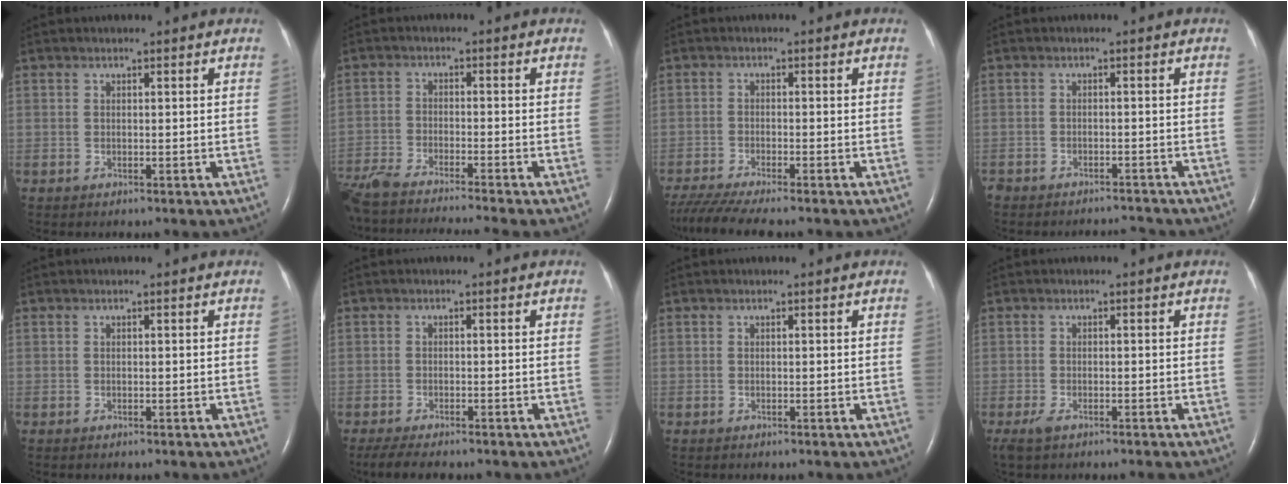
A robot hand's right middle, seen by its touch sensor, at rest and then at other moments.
{"total": 16.2, "force": [-14.5, -0.6, 7.2], "torque": [-0.131, -0.033, -0.240]}
{"total": 8.3, "force": [-7.2, -0.1, 4.2], "torque": [-0.072, -0.022, -0.120]}
{"total": 4.9, "force": [-4.8, 0.8, 0.2], "torque": [-0.003, -0.005, -0.074]}
{"total": 0.0}
{"total": 5.1, "force": [-4.1, 1.2, 2.8], "torque": [-0.050, -0.013, -0.060]}
{"total": 0.0}
{"total": 2.1, "force": [-1.5, 0.4, 1.4], "torque": [-0.033, -0.006, -0.027]}